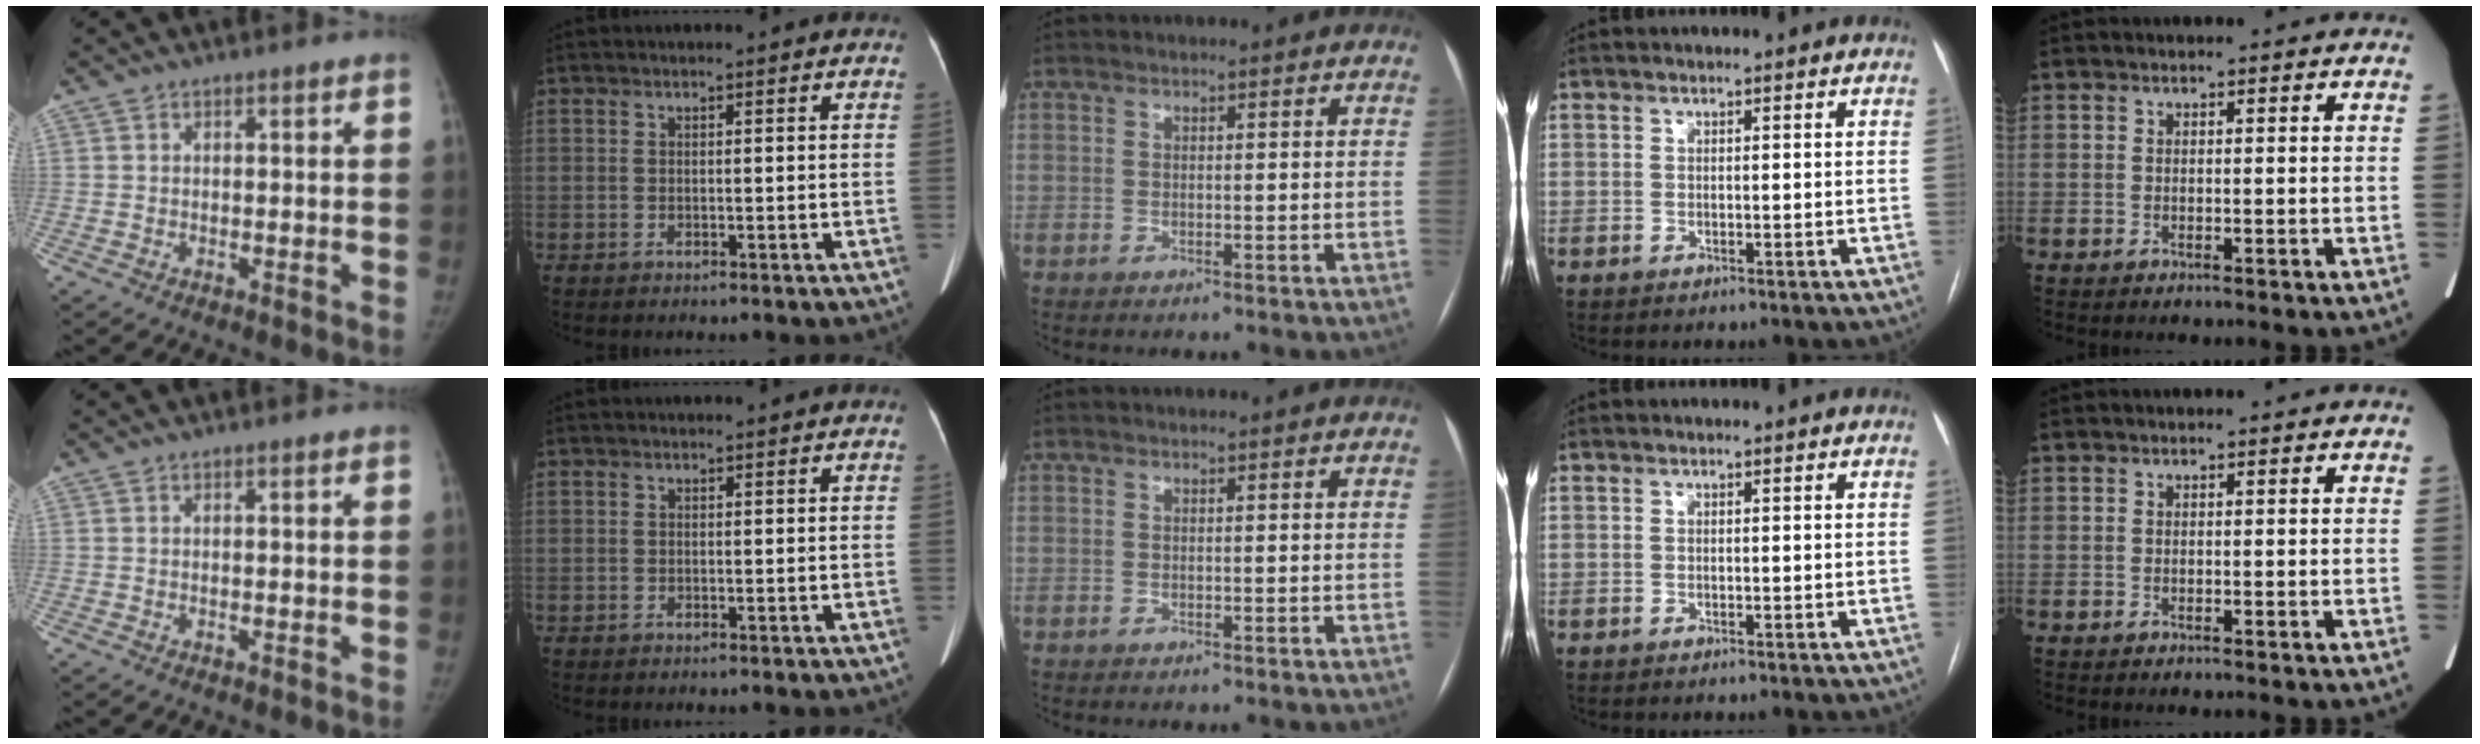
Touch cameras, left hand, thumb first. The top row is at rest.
{"index": {"total": 2.2, "force": [-1.1, -1.6, -1.1], "torque": [0.016, -0.012, -0.019]}}